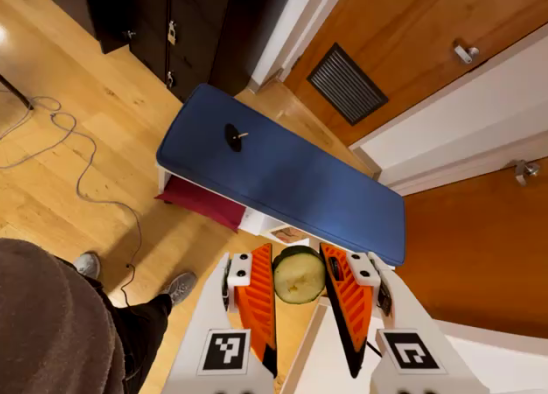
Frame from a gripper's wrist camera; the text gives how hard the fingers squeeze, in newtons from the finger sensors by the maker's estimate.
{"total": 8.2, "left": 7.9, "right": 8.5}